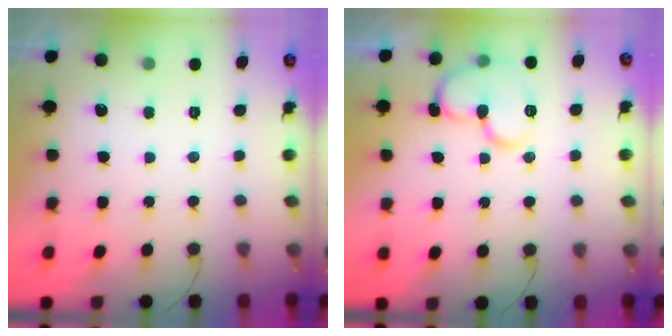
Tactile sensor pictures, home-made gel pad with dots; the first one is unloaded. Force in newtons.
{"total": 11.9, "press": 11.8, "slide": 1.9}